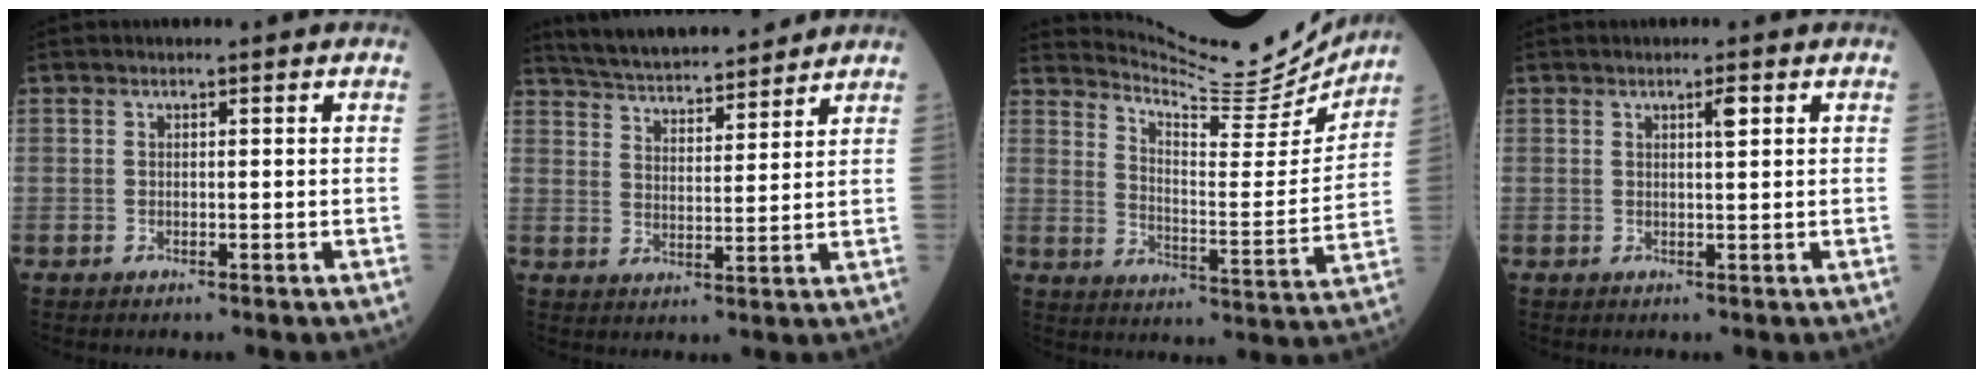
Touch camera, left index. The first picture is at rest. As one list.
[{"total": 14.3, "force": [13.2, 2.0, 5.0], "torque": [-0.089, 0.018, 0.209]}, {"total": 16.2, "force": [15.9, 0.9, 3.2], "torque": [-0.062, -0.054, 0.220]}, {"total": 1.7, "force": [0.8, 0.2, 1.5], "torque": [-0.026, 0.001, 0.012]}]